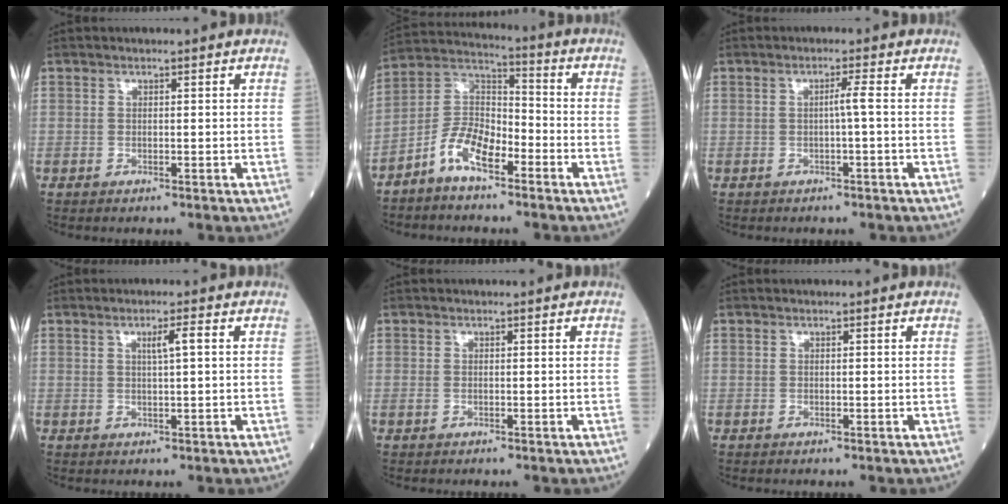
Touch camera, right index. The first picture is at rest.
{"total": 8.6, "force": [-5.1, 3.7, 5.9], "torque": [-0.121, 0.016, -0.105]}
{"total": 1.6, "force": [-0.1, -0.6, 1.5], "torque": [-0.025, 0.002, -0.003]}
{"total": 2.5, "force": [0.7, -0.1, 2.4], "torque": [-0.041, 0.002, 0.012]}
{"total": 0.0}
{"total": 0.0}